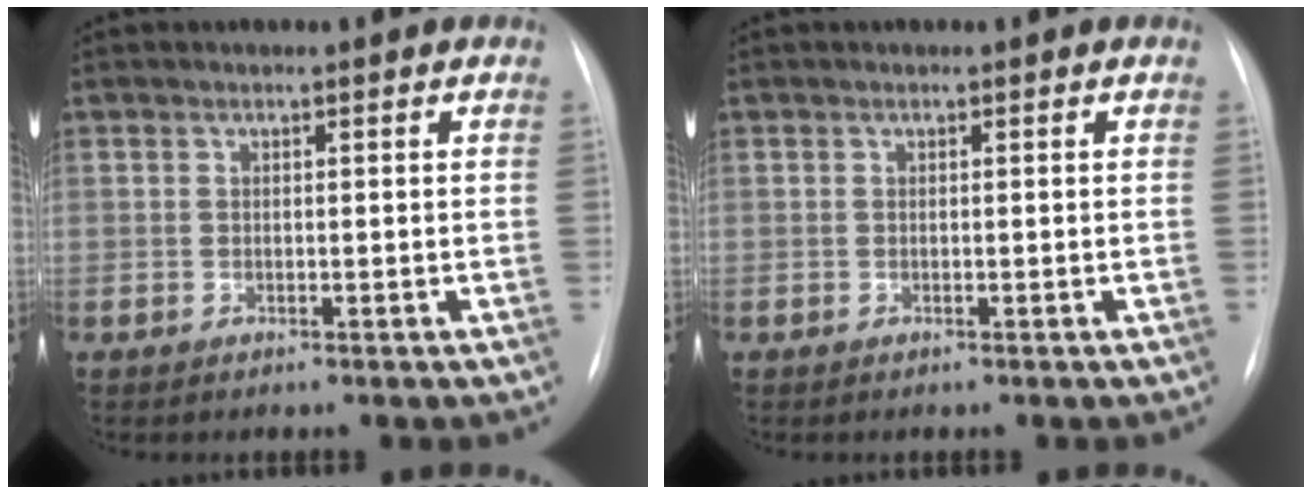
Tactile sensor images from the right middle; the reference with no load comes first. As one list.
[{"total": 0.0}]